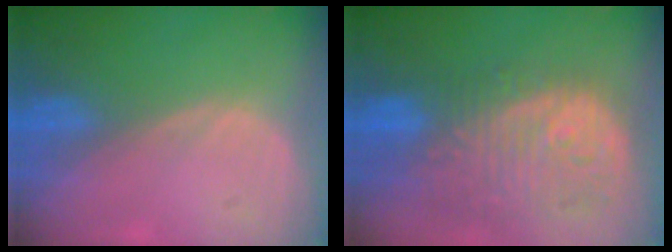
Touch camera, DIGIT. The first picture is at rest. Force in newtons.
{"total": 12.7, "press": 11.0, "slide": 6.3}